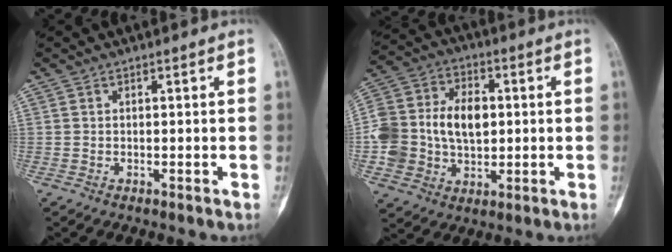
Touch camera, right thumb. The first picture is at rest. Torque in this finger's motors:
{"motor_torque": [1.35, 1.53, 0.67, -0.45, 0.12]}